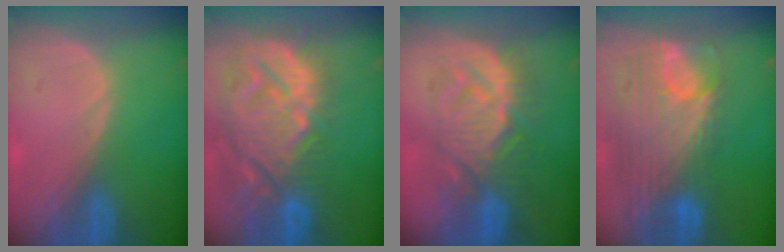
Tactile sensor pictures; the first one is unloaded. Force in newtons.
{"total": 14.6, "press": 12.4, "slide": 7.6}
{"total": 9.4, "press": 9.3, "slide": 1.4}
{"total": 12.1, "press": 10.3, "slide": 6.5}